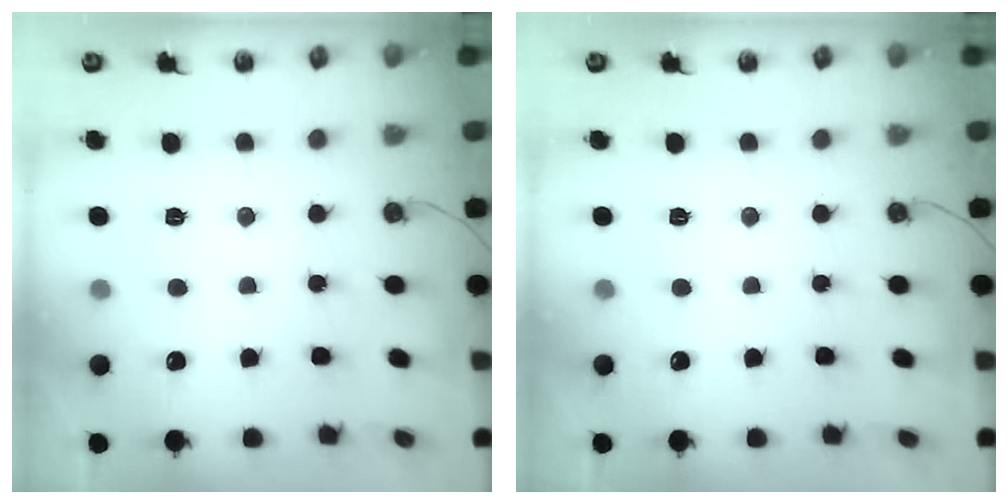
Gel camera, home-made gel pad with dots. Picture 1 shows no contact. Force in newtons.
{"total": 0.0}